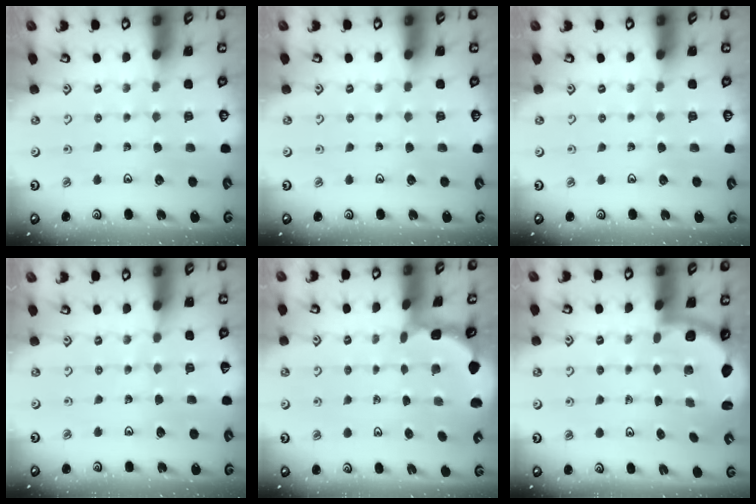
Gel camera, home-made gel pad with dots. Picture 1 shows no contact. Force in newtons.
{"total": 0.0}
{"total": 0.0}
{"total": 1.7, "press": 1.7, "slide": 0.2}
{"total": 2.0, "press": 2.0, "slide": 0.3}
{"total": 3.4, "press": 3.0, "slide": 1.6}